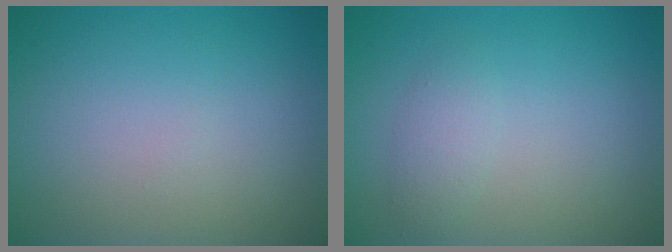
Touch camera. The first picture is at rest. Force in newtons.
{"total": 1.5, "press": 1.5, "slide": 0.0}